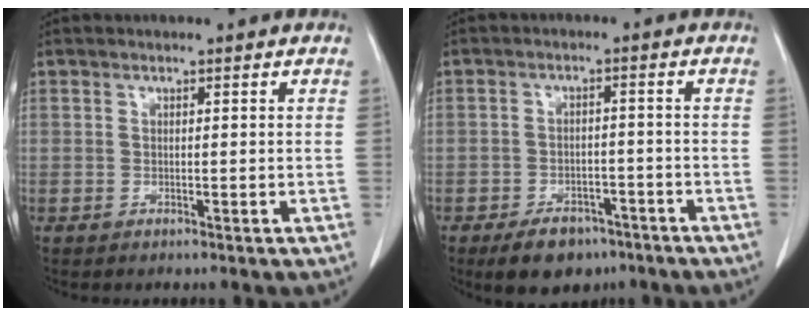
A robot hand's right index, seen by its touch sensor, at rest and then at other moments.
{"total": 7.3, "force": [-5.1, 4.0, 3.2], "torque": [-0.052, 0.002, -0.075]}